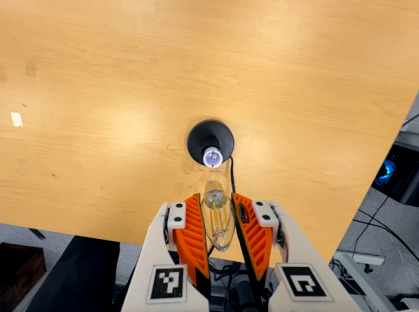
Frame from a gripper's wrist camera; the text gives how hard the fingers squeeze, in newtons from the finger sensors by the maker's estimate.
{"total": 8.1, "left": 7.1, "right": 9.1}